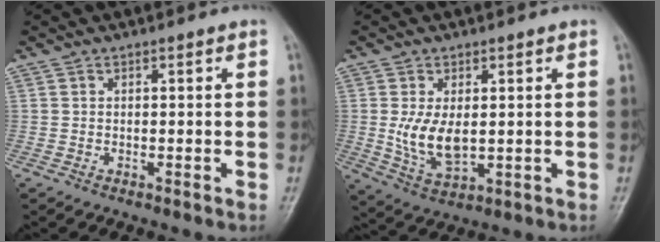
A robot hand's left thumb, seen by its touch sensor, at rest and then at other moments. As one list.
[{"total": 7.6, "force": [0.4, 4.3, 6.2], "torque": [-0.112, -0.017, 0.019]}]